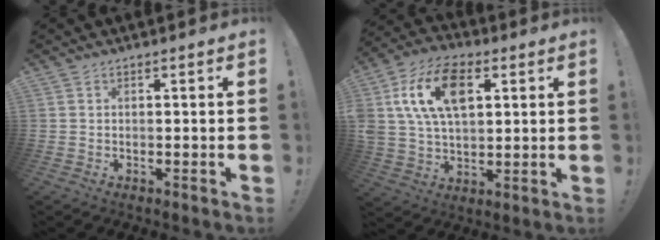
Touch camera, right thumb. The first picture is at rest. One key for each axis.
{"total": 17.5, "fx": 6.1, "fy": 11.2, "fz": 12.1, "tx": -0.215, "ty": -0.006, "tz": 0.113}